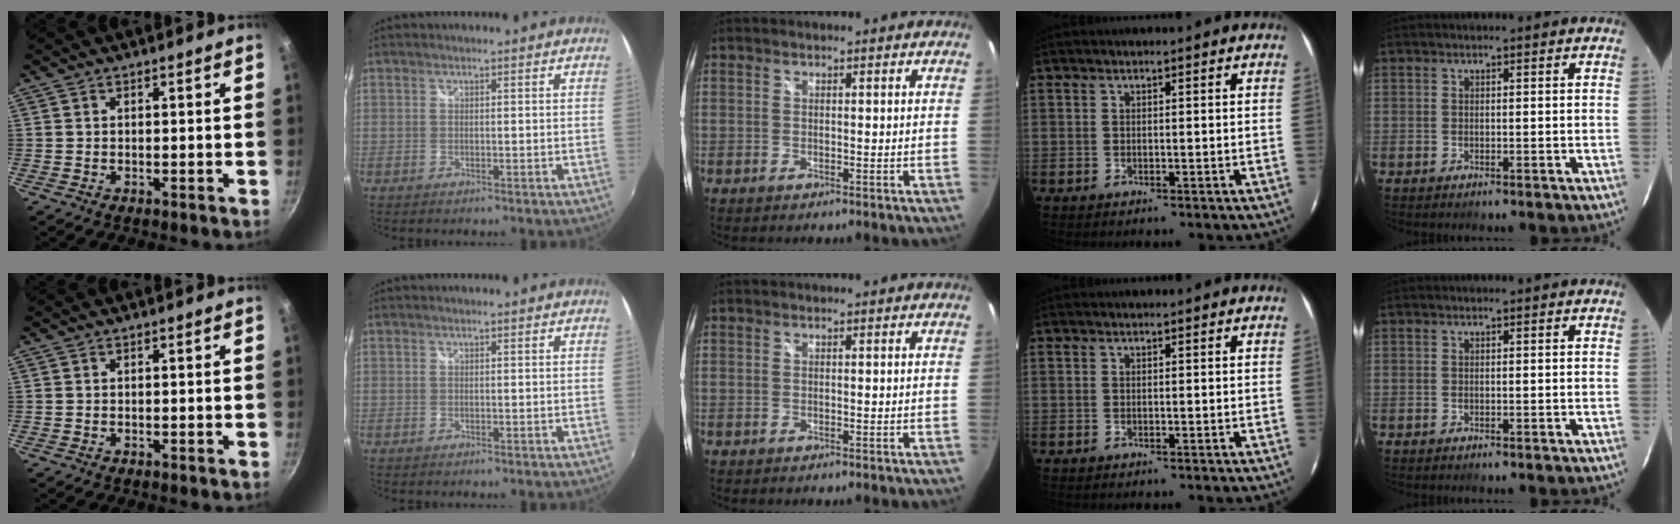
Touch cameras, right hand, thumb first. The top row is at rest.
{}